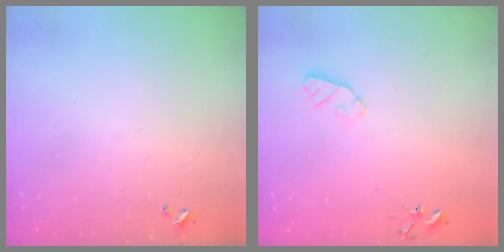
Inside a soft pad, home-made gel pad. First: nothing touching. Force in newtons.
{"total": 5.5, "press": 5.5, "slide": 0.5}